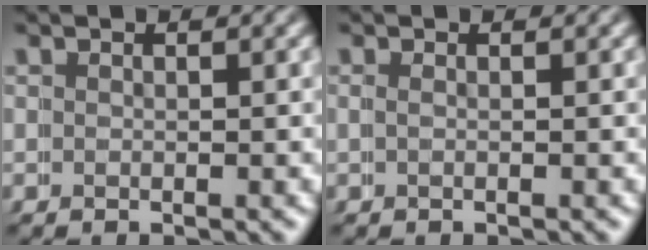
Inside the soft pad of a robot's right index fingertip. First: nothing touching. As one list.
[{"total": 0.0}]